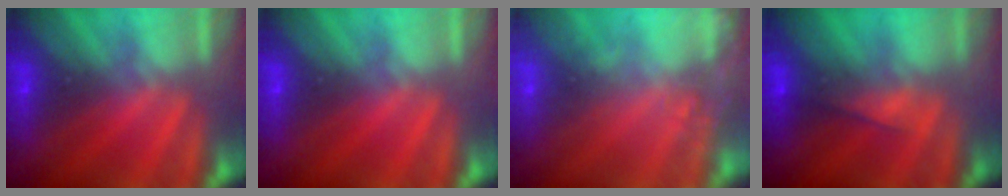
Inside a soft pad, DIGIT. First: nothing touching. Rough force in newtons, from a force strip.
{"total": 0.0}
{"total": 5.8}
{"total": 4.7}